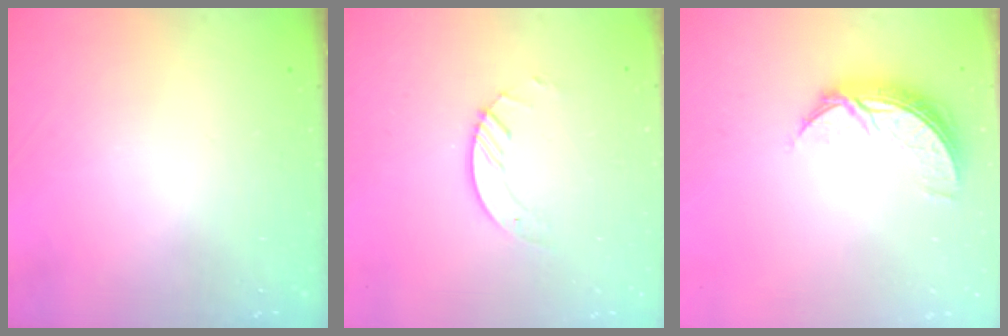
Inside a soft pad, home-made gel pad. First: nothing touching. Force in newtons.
{"total": 3.8, "press": 3.8, "slide": 0.4}
{"total": 8.6, "press": 8.6, "slide": 0.1}